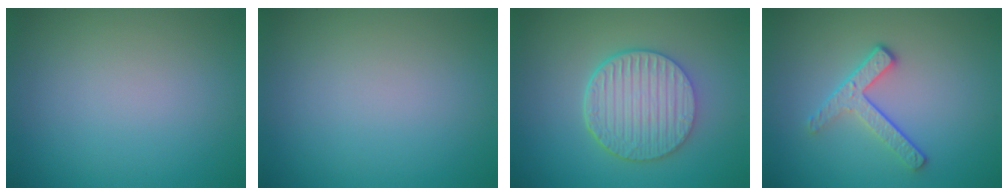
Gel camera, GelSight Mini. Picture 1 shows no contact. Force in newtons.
{"total": 0.0}
{"total": 6.3, "press": 4.7, "slide": 4.1}
{"total": 3.1, "press": 2.5, "slide": 1.8}